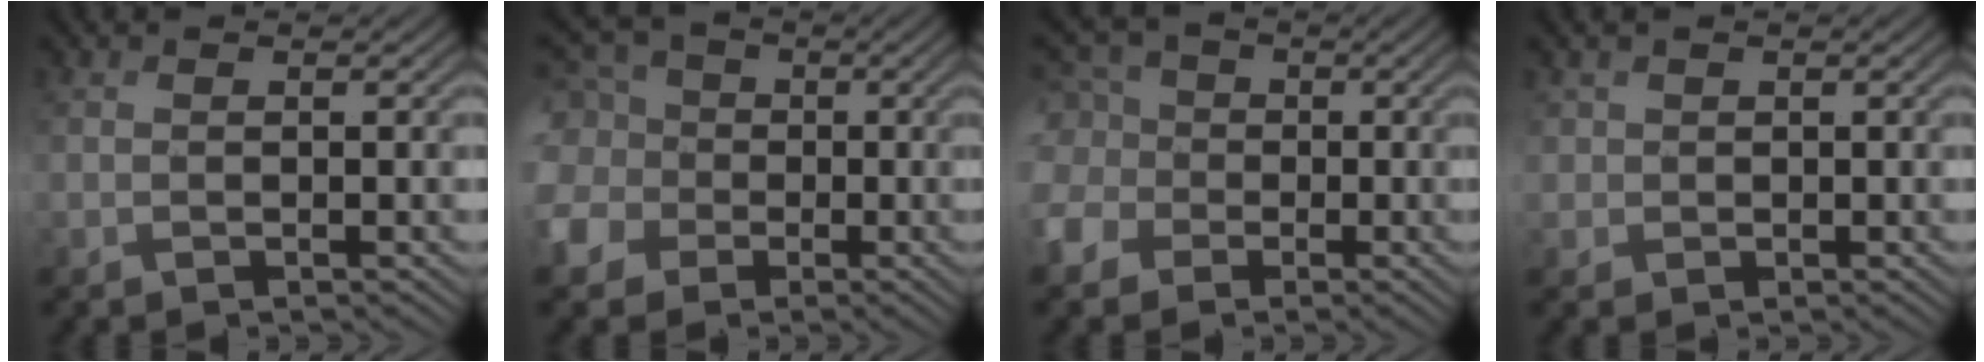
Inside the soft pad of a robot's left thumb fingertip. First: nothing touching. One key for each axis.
{"total": 9.9, "fx": -0.9, "fy": 8.8, "fz": 4.5, "tx": -0.162, "ty": -0.007, "tz": -0.030}
{"total": 7.6, "fx": -1.3, "fy": 6.7, "fz": 3.3, "tx": -0.117, "ty": 0.005, "tz": -0.043}
{"total": 2.1, "fx": 0.6, "fy": 2.0, "fz": 0.2, "tx": -0.011, "ty": -0.004, "tz": 0.008}